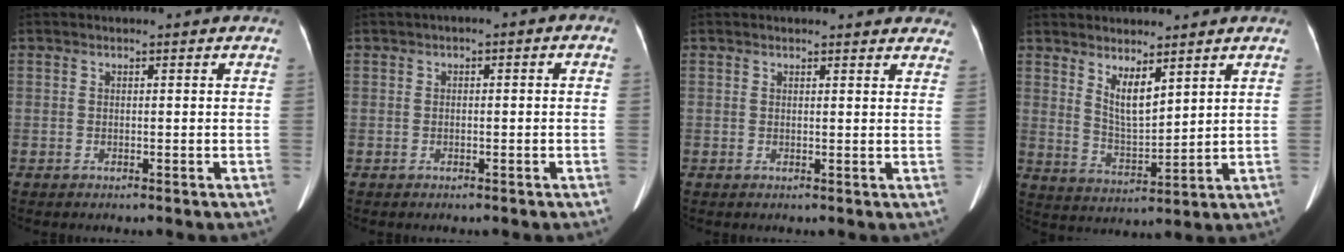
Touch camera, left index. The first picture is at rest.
{"total": 1.1, "force": [-0.5, 0.5, 0.9], "torque": [-0.006, 0.004, -0.013]}
{"total": 7.4, "force": [7.1, 1.7, 1.5], "torque": [0.012, -0.012, 0.051]}
{"total": 5.5, "force": [3.4, 1.4, 4.0], "torque": [-0.079, -0.024, 0.073]}